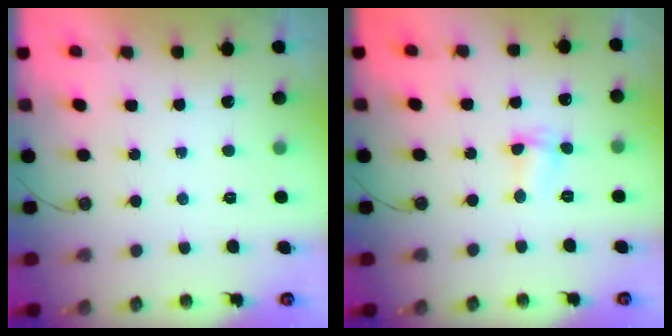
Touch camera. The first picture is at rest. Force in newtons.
{"total": 2.5, "press": 2.5, "slide": 0.4}